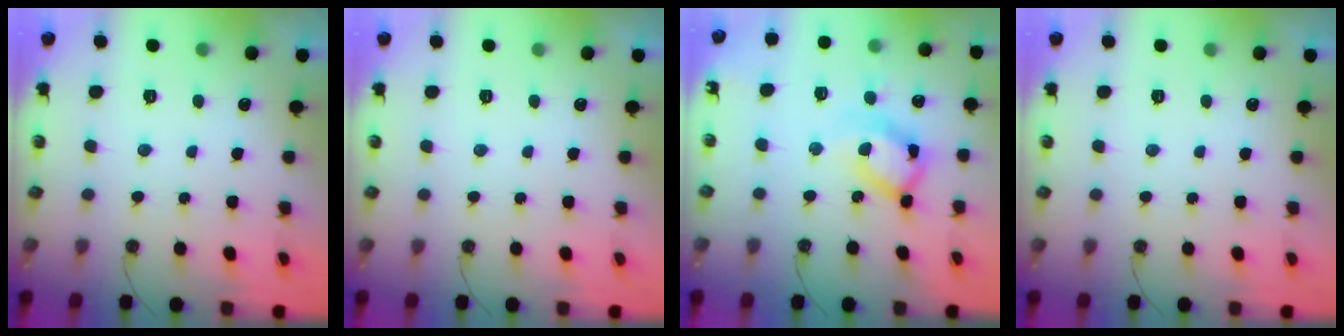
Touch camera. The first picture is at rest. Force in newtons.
{"total": 0.0}
{"total": 12.4, "press": 12.3, "slide": 0.9}
{"total": 0.0}